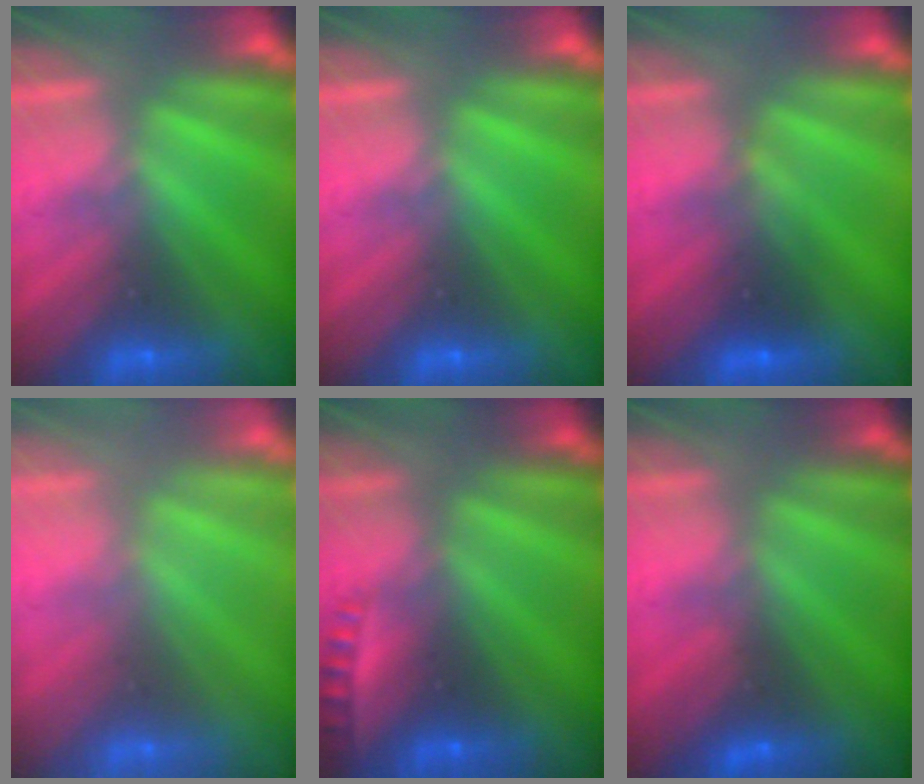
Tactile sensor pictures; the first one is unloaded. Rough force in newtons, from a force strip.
{"total": 0.0}
{"total": 2.7}
{"total": 2.9}
{"total": 2.1}
{"total": 4.8}